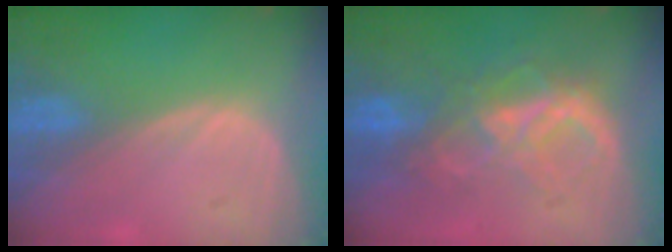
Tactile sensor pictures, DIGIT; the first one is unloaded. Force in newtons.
{"total": 7.7, "press": 7.4, "slide": 2.0}